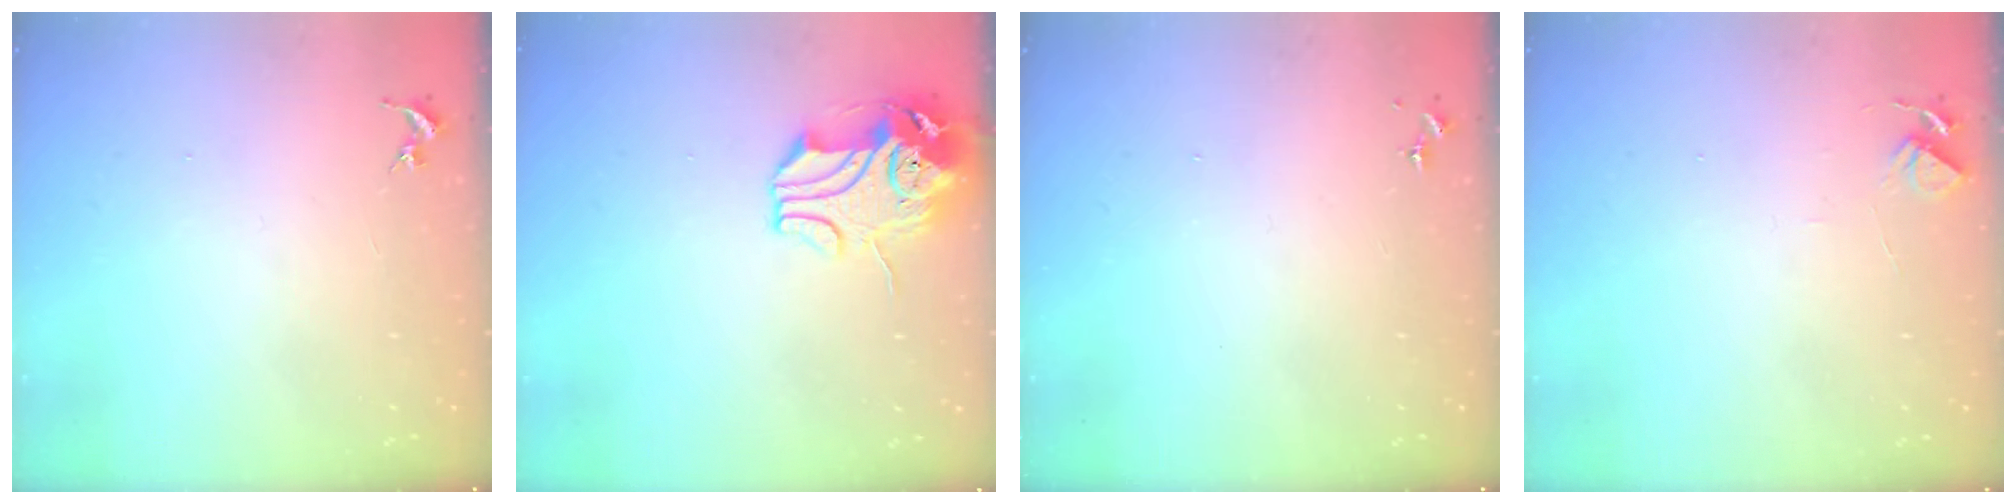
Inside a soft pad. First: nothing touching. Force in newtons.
{"total": 11.8, "press": 11.6, "slide": 2.0}
{"total": 0.0}
{"total": 5.1, "press": 5.1, "slide": 0.5}